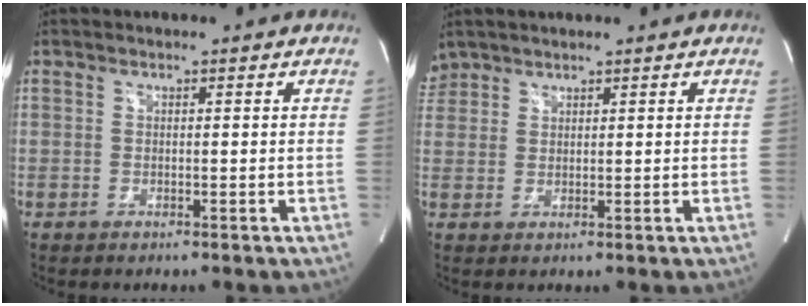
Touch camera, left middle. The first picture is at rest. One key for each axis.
{"total": 3.0, "fx": 2.6, "fy": 1.5, "fz": -0.1, "tx": 0.000, "ty": 0.015, "tz": 0.055}